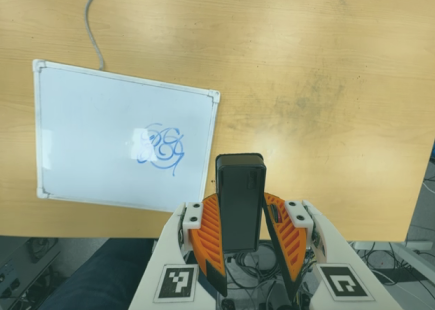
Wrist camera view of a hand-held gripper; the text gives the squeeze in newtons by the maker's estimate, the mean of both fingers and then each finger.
{"total": 4.8, "left": 4.5, "right": 5.2}